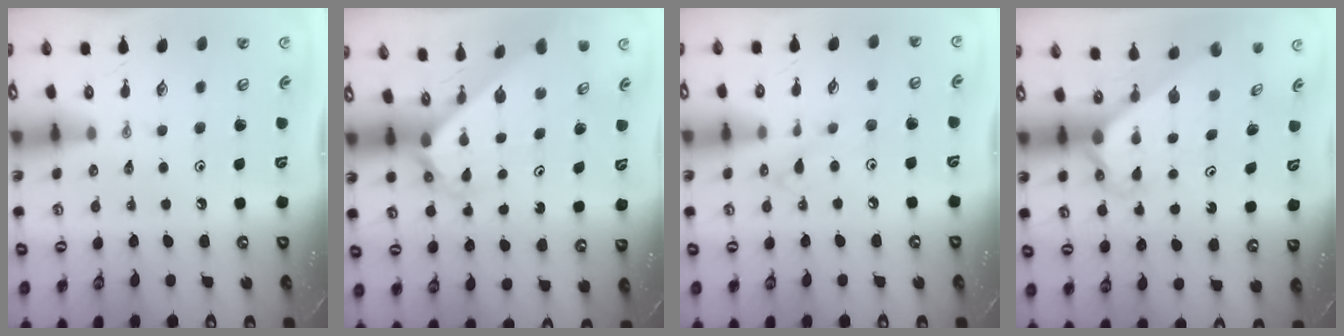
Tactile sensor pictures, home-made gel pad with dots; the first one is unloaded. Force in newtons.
{"total": 2.2, "press": 2.2, "slide": 0.2}
{"total": 7.0, "press": 7.0, "slide": 0.2}
{"total": 2.7, "press": 2.7, "slide": 0.1}